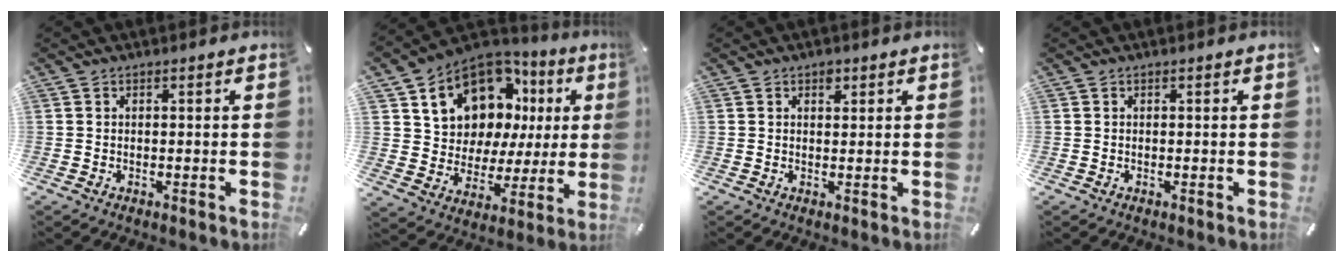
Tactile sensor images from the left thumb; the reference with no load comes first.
{"total": 13.9, "force": [7.7, 10.2, 5.4], "torque": [-0.101, -0.058, 0.147]}
{"total": 1.8, "force": [1.0, 1.2, 0.9], "torque": [-0.004, -0.004, 0.015]}
{"total": 0.0}